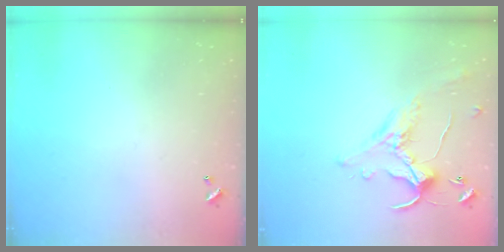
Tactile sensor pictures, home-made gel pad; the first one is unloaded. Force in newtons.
{"total": 1.7, "press": 1.5, "slide": 0.8}